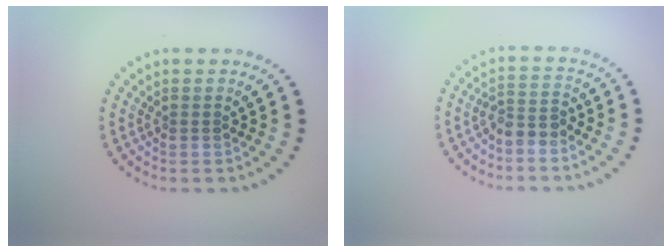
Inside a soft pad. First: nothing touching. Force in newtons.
{"total": 2.2, "press": 1.9, "slide": 1.2}